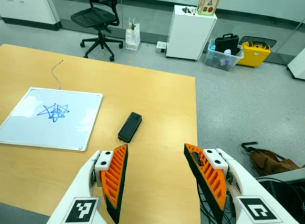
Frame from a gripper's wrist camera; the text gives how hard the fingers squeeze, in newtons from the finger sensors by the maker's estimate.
{"total": 0.0}